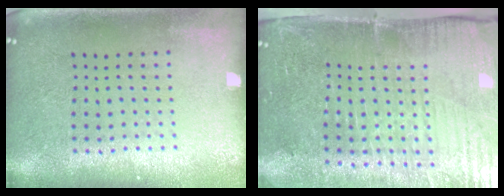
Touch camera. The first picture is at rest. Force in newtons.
{"total": 5.3, "press": 4.4, "slide": 2.9}